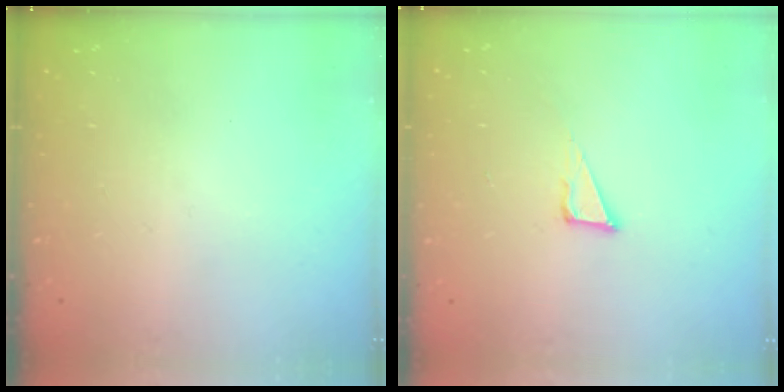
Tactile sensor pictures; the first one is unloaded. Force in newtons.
{"total": 5.1, "press": 5.0, "slide": 0.9}